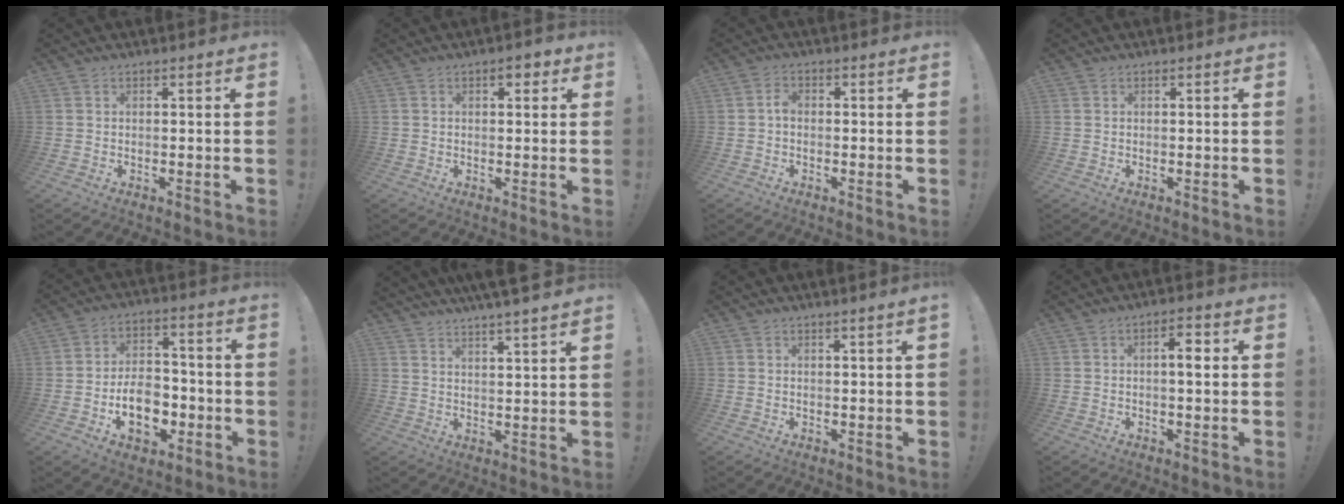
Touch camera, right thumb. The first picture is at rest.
{"total": 3.1, "force": [1.0, 1.8, 2.4], "torque": [-0.026, 0.000, 0.013]}
{"total": 2.3, "force": [-0.6, 1.4, 1.7], "torque": [-0.033, 0.010, -0.012]}
{"total": 0.0}
{"total": 13.2, "force": [-4.5, 8.9, 8.7], "torque": [-0.134, 0.026, -0.075]}
{"total": 5.6, "force": [4.9, -0.5, 2.7], "torque": [-0.037, -0.037, 0.080]}
{"total": 1.4, "force": [0.9, -0.4, 1.0], "torque": [-0.008, -0.005, 0.012]}
{"total": 4.3, "force": [0.7, 1.0, 4.1], "torque": [-0.058, 0.000, 0.001]}